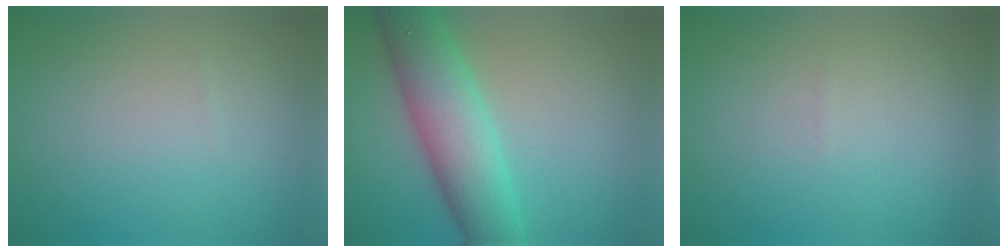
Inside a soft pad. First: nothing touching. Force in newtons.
{"total": 6.8, "press": 6.8, "slide": 0.1}
{"total": 0.0}